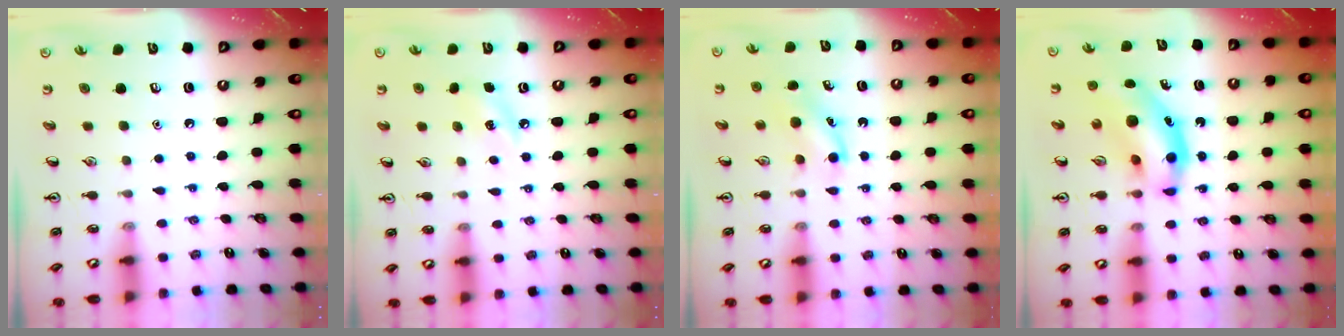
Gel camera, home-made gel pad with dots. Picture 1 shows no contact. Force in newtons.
{"total": 5.4, "press": 5.1, "slide": 1.7}
{"total": 4.6, "press": 4.4, "slide": 1.3}
{"total": 10.6, "press": 10.1, "slide": 3.2}